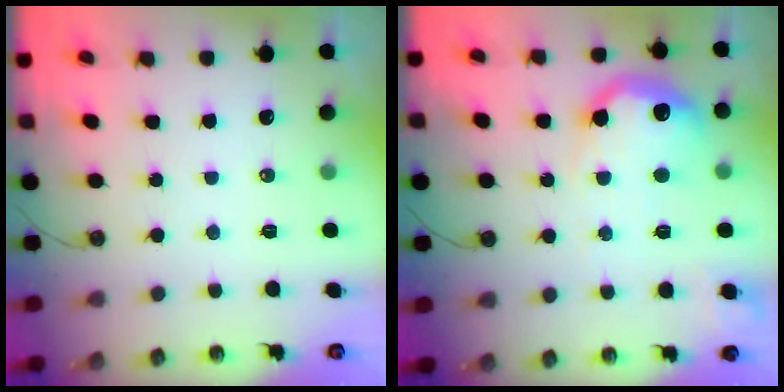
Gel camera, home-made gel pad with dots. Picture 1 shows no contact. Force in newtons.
{"total": 18.2, "press": 18.1, "slide": 1.5}